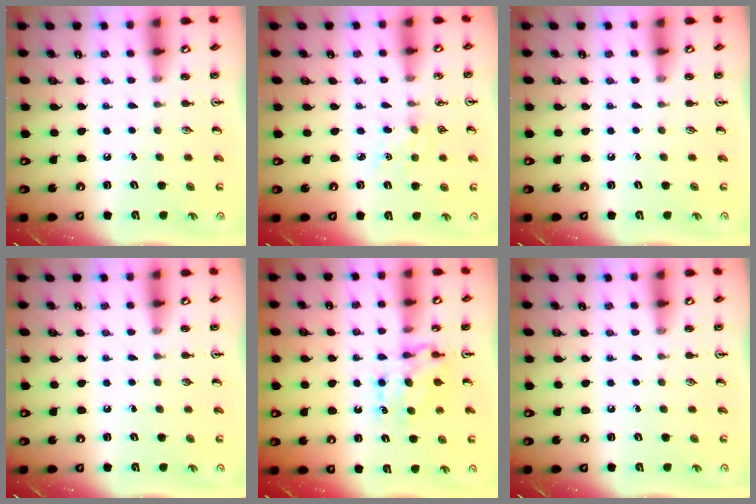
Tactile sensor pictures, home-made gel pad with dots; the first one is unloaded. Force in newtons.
{"total": 5.0, "press": 5.0, "slide": 0.6}
{"total": 0.0}
{"total": 0.0}
{"total": 6.8, "press": 6.8, "slide": 0.5}
{"total": 0.0}